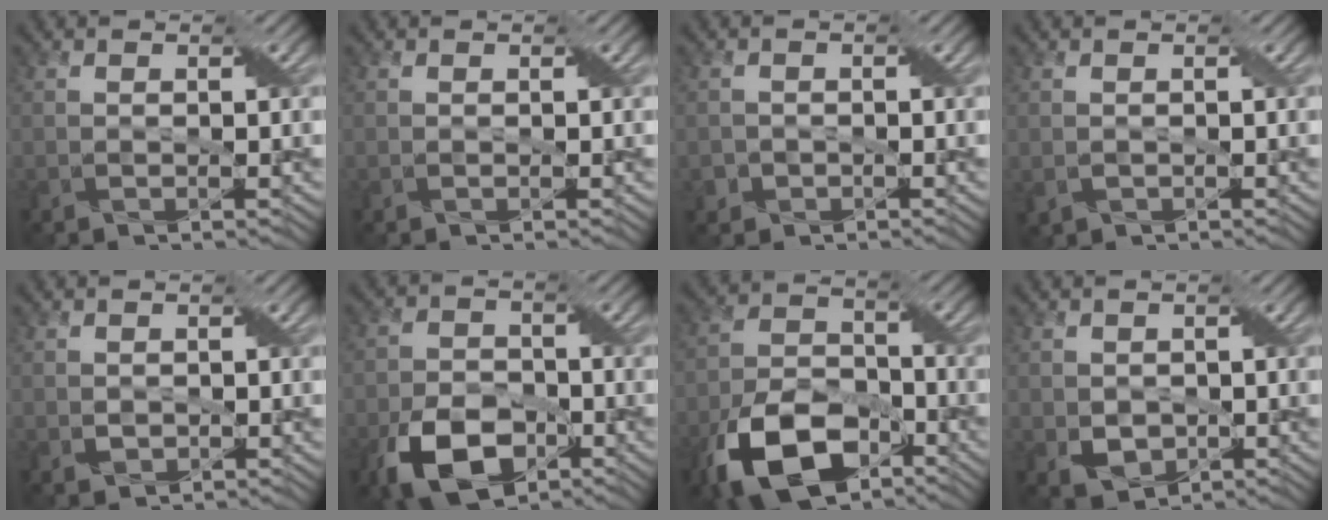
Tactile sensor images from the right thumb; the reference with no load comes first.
{"total": 0.0}
{"total": 1.6, "force": [-0.7, 1.4, 0.0], "torque": [0.000, -0.004, -0.013]}
{"total": 0.7, "force": [0.0, 0.7, 0.2], "torque": [-0.012, -0.003, 0.004]}
{"total": 1.1, "force": [0.0, 1.1, 0.3], "torque": [-0.013, -0.003, 0.004]}
{"total": 9.3, "force": [-4.8, 5.9, 5.4], "torque": [-0.115, -0.015, -0.085]}
{"total": 13.6, "force": [-7.9, 7.7, 8.0], "torque": [-0.176, -0.019, -0.151]}
{"total": 3.0, "force": [-0.1, 2.6, 1.4], "torque": [-0.039, -0.012, 0.003]}